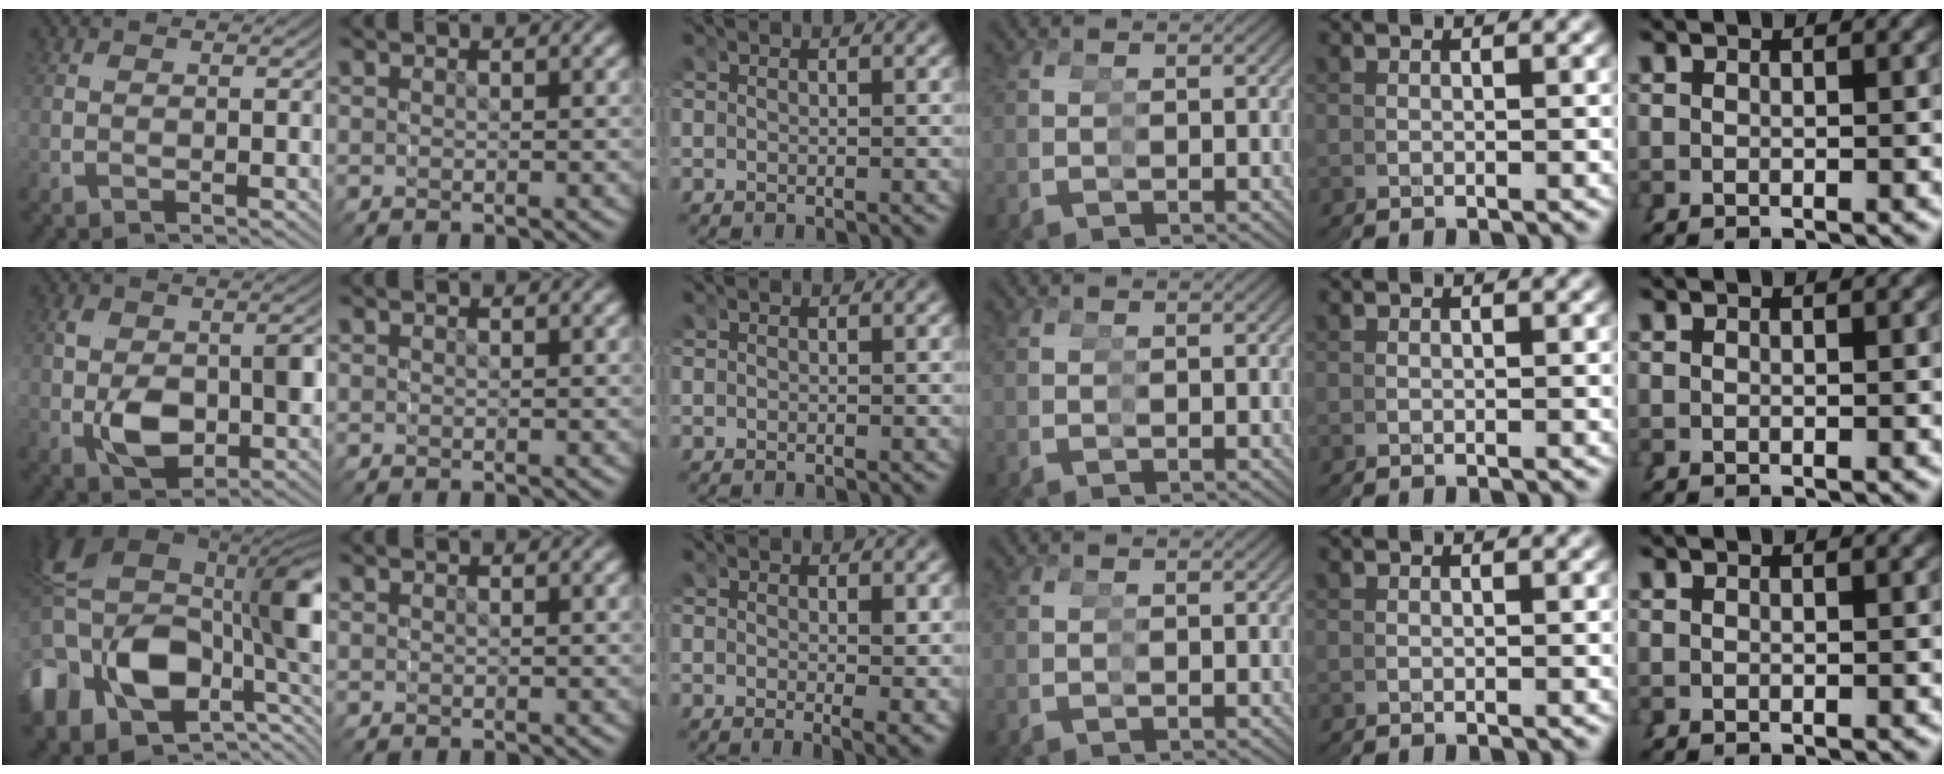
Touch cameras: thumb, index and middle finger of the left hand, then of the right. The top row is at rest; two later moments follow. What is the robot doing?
{"motion": "grasp_and_lifting", "object": "stress ball aka squeeze ball"}